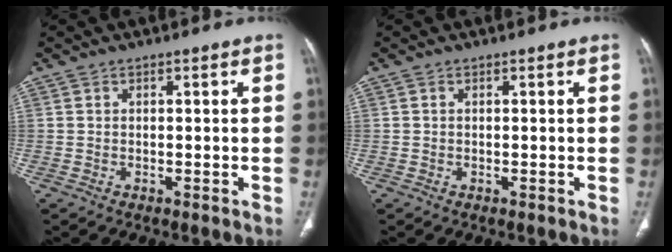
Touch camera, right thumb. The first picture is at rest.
{"total": 0.0}